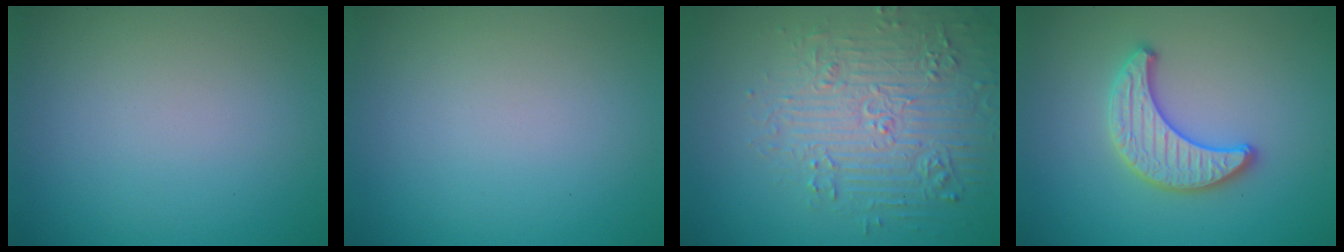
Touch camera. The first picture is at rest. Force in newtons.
{"total": 0.0}
{"total": 4.8, "press": 4.7, "slide": 1.1}
{"total": 3.4, "press": 3.4, "slide": 0.2}